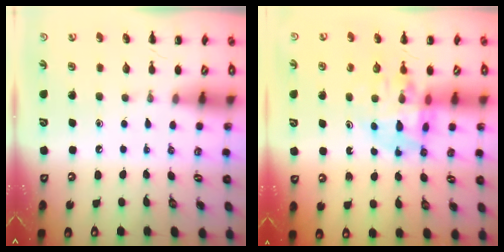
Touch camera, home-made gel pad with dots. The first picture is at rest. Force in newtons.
{"total": 10.8, "press": 10.4, "slide": 2.8}